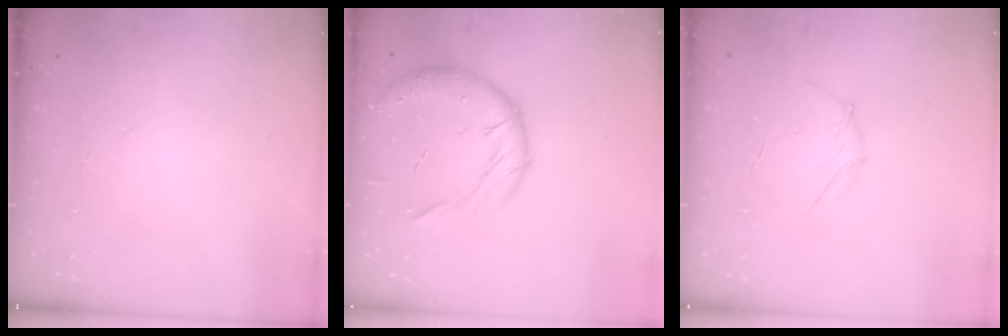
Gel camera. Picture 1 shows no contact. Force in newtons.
{"total": 16.1, "press": 15.9, "slide": 2.5}
{"total": 4.1, "press": 4.0, "slide": 1.0}